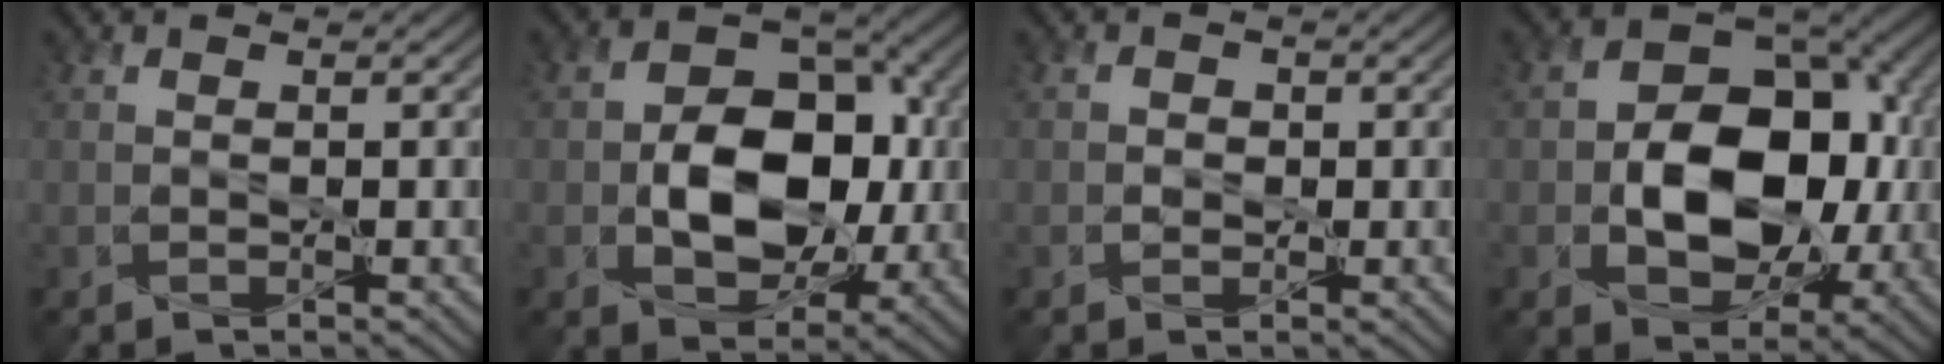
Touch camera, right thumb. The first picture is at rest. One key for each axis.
{"total": 11.3, "fx": -1.1, "fy": 8.0, "fz": 8.0, "tx": -0.126, "ty": 0.002, "tz": -0.020}
{"total": 1.3, "fx": -0.4, "fy": 1.2, "fz": 0.5, "tx": -0.008, "ty": -0.003, "tz": -0.012}
{"total": 13.1, "fx": -1.1, "fy": 9.4, "fz": 9.1, "tx": -0.139, "ty": -0.004, "tz": -0.018}